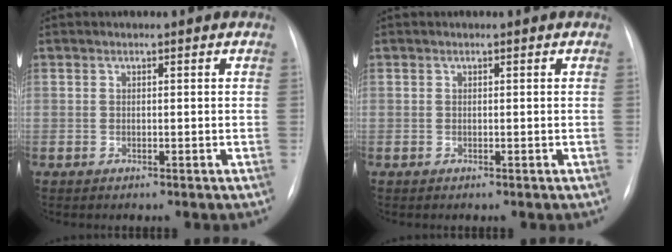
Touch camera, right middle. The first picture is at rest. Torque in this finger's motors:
{"motor_torque": [-0.55, -0.48, -0.06, -0.01]}